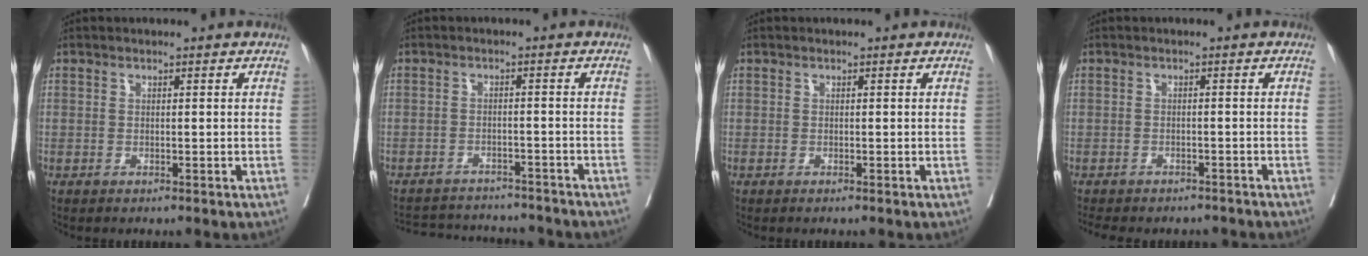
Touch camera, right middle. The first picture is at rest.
{"total": 13.5, "force": [-12.7, 3.2, 3.5], "torque": [-0.069, 0.005, -0.160]}
{"total": 0.0}
{"total": 9.3, "force": [-8.2, 3.2, 2.9], "torque": [-0.053, -0.001, -0.102]}